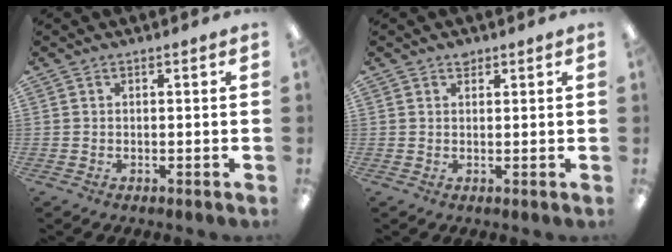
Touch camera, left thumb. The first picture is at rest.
{"total": 1.4, "force": [1.2, 0.7, 0.4], "torque": [-0.001, -0.004, 0.020]}